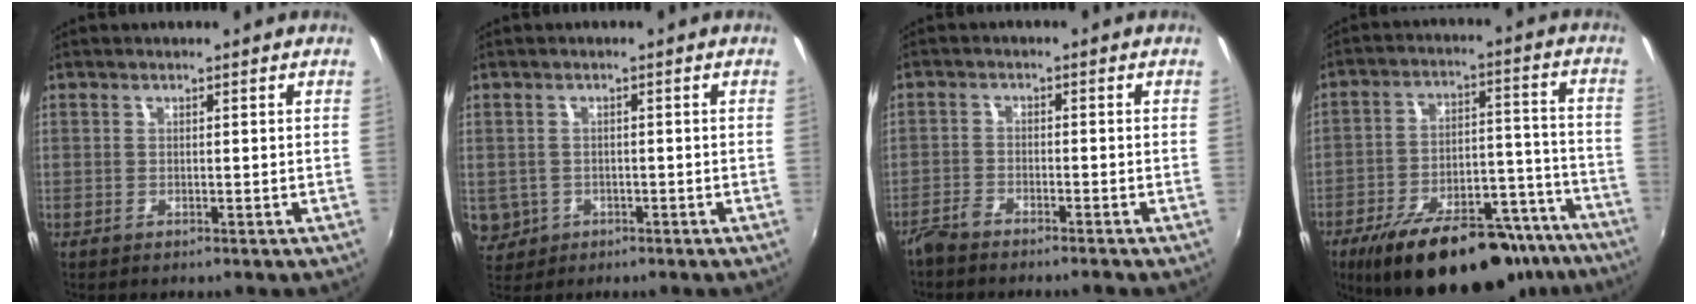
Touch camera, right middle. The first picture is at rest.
{"total": 5.7, "force": [-1.2, 5.3, 1.9], "torque": [-0.055, -0.003, -0.006]}
{"total": 3.4, "force": [-3.2, 0.6, 1.1], "torque": [-0.041, -0.004, -0.067]}
{"total": 26.9, "force": [-20.3, 10.5, 14.2], "torque": [-0.231, 0.004, -0.270]}